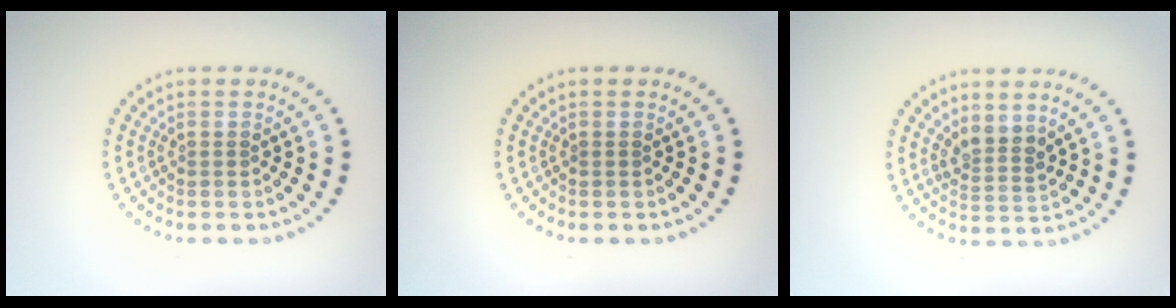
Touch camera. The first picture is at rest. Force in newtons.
{"total": 0.0}
{"total": 2.5, "press": 2.0, "slide": 1.5}